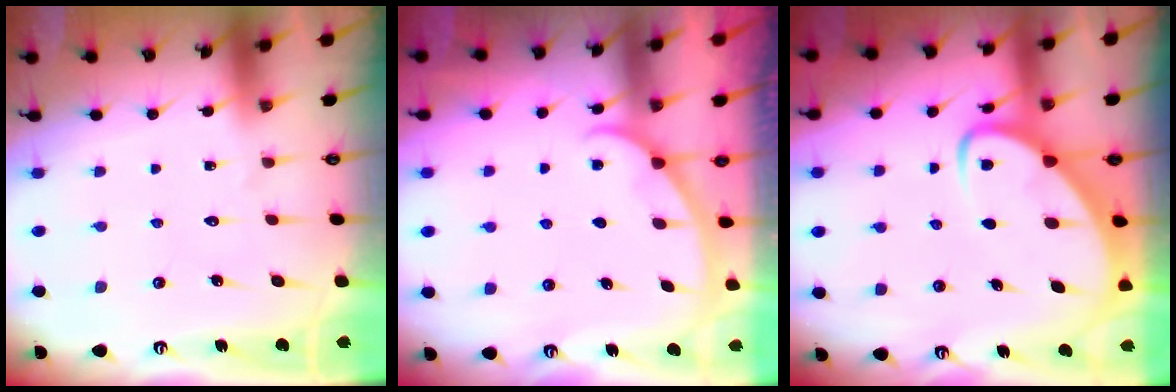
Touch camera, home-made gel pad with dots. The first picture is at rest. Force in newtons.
{"total": 2.3, "press": 2.3, "slide": 0.2}
{"total": 4.9, "press": 4.8, "slide": 0.6}